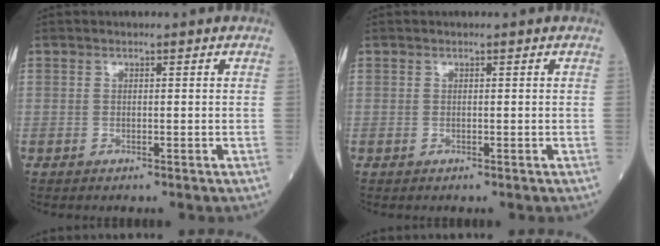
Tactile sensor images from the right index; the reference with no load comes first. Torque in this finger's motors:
{"motor_torque": [0.02, 0.01, 0.00, -0.01]}